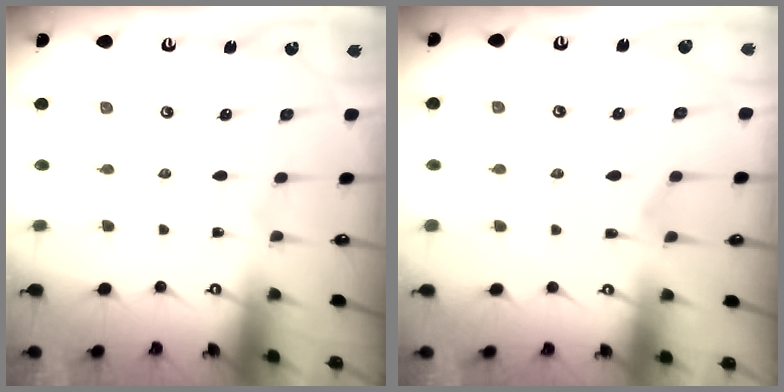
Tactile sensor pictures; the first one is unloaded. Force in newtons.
{"total": 2.5, "press": 2.2, "slide": 1.2}